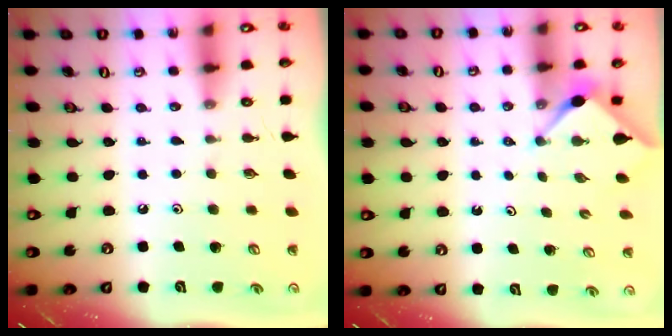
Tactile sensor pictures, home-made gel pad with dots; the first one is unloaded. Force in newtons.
{"total": 2.9, "press": 2.8, "slide": 0.4}